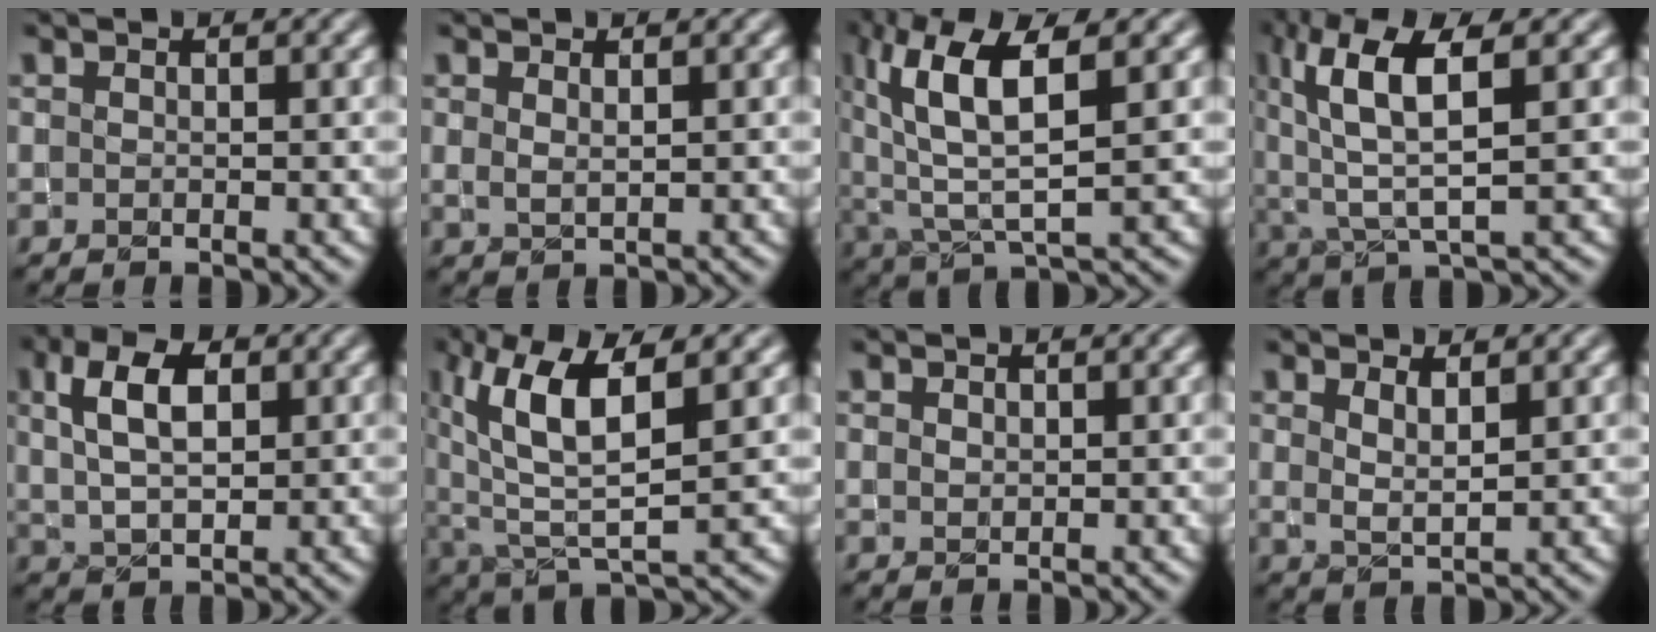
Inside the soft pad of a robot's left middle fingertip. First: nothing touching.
{"total": 0.9, "force": [0.7, 0.3, 0.4], "torque": [-0.011, 0.001, 0.017]}
{"total": 8.0, "force": [3.0, 2.5, 7.0], "torque": [-0.137, 0.010, 0.055]}
{"total": 7.2, "force": [2.6, 2.1, 6.4], "torque": [-0.130, 0.011, 0.048]}
{"total": 5.7, "force": [1.9, 3.2, 4.2], "torque": [-0.081, 0.013, 0.030]}
{"total": 8.0, "force": [3.0, 2.6, 7.0], "torque": [-0.137, 0.008, 0.053]}
{"total": 0.6, "force": [0.4, 0.5, 0.0], "torque": [-0.002, 0.001, 0.009]}
{"total": 1.8, "force": [1.3, 0.5, 1.1], "torque": [-0.020, -0.005, 0.028]}